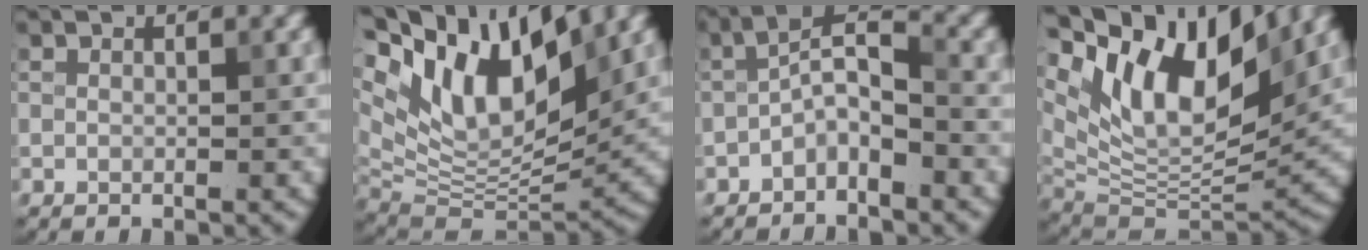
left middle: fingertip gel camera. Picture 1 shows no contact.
{"total": 13.0, "force": [6.2, 6.1, 9.7], "torque": [-0.170, 0.020, 0.109]}
{"total": 3.3, "force": [-1.8, 1.2, 2.5], "torque": [-0.043, 0.015, -0.041]}
{"total": 13.1, "force": [7.2, 5.5, 9.5], "torque": [-0.169, 0.012, 0.131]}